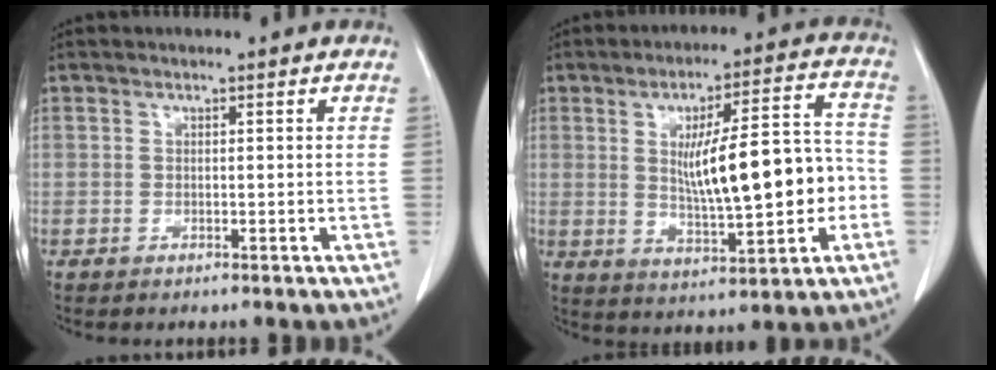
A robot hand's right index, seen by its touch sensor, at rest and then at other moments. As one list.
[{"total": 14.6, "force": [-0.8, 3.1, 14.3], "torque": [-0.227, 0.017, -0.001]}]